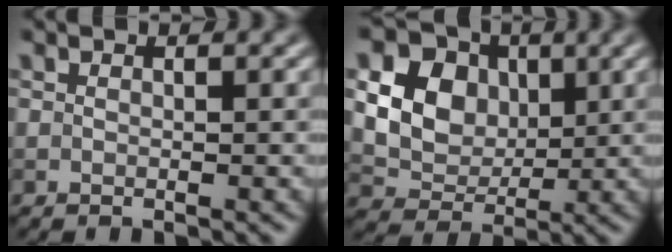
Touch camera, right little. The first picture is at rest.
{"total": 7.8, "force": [1.8, 6.2, 4.3], "torque": [-0.100, 0.008, 0.024]}